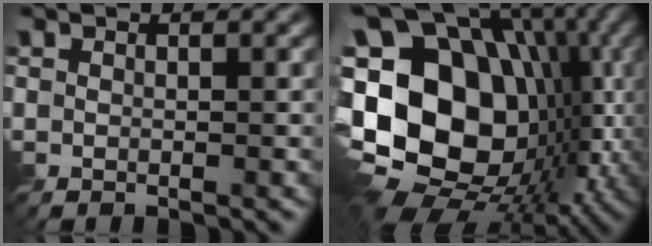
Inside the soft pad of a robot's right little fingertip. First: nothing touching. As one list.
[{"total": 21.7, "force": [-3.6, 16.7, 13.5], "torque": [-0.241, -0.003, -0.080]}]